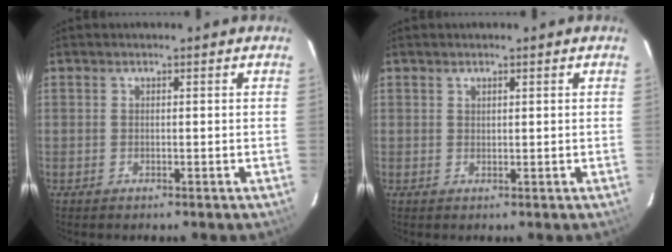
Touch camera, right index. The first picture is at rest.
{"total": 0.7, "force": [0.6, 0.3, 0.3], "torque": [-0.004, 0.002, 0.012]}